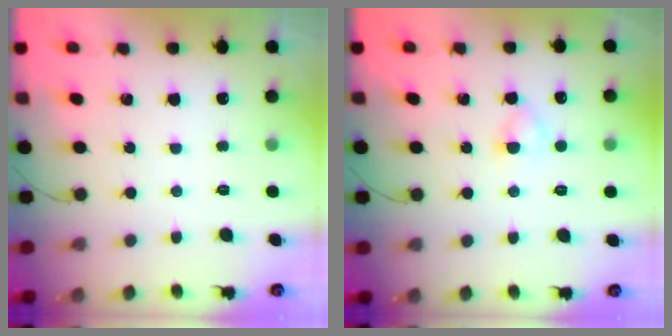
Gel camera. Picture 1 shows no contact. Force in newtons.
{"total": 3.2, "press": 3.1, "slide": 0.9}